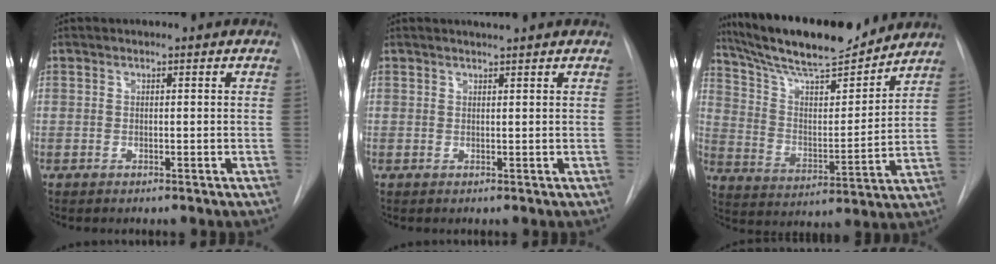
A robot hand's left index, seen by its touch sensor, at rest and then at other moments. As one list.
[{"total": 1.7, "force": [1.6, -0.3, 0.5], "torque": [-0.009, 0.005, 0.026]}, {"total": 18.6, "force": [16.6, 2.5, 8.0], "torque": [-0.143, 0.001, 0.276]}]